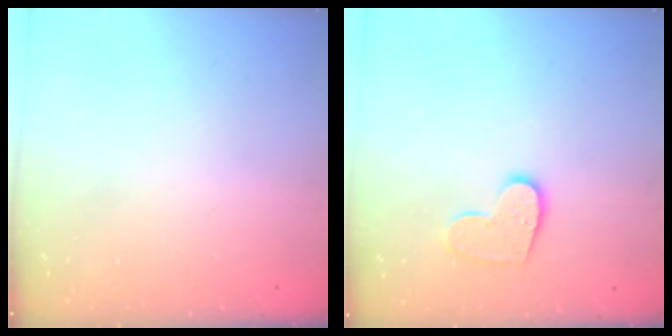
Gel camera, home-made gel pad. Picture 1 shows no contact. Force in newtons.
{"total": 10.0, "press": 10.0, "slide": 0.6}